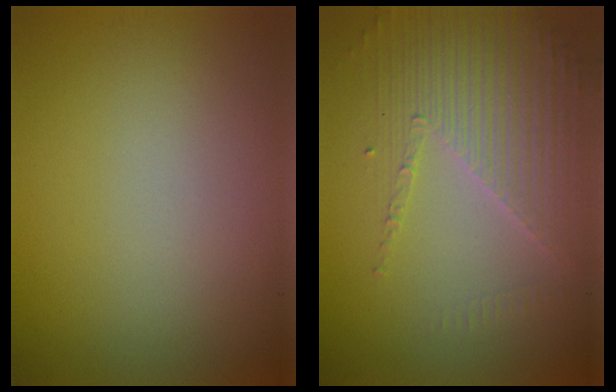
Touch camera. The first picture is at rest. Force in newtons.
{"total": 3.8, "press": 3.5, "slide": 1.5}